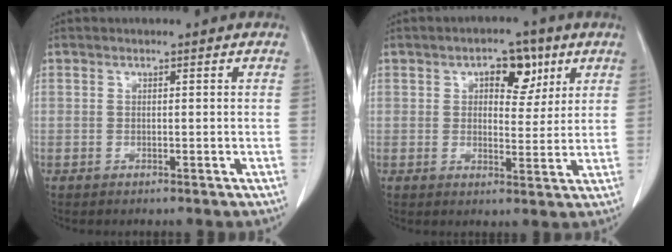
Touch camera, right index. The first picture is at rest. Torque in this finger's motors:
{"motor_torque": [0.29, 0.28, 0.12, 0.06]}